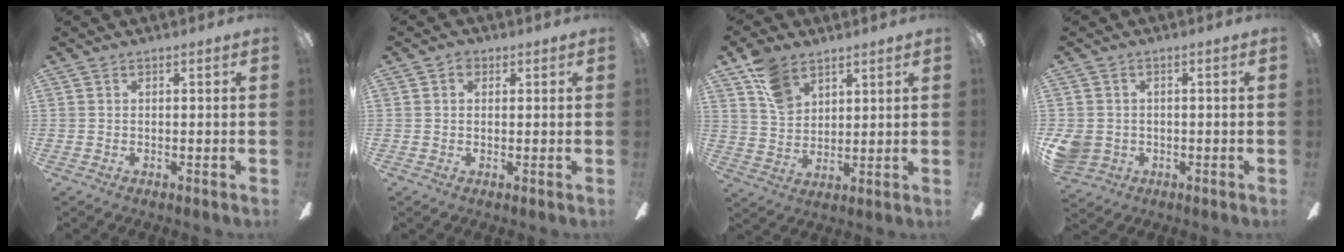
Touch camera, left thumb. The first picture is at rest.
{"total": 2.0, "force": [0.5, 1.5, 1.1], "torque": [-0.015, 0.004, 0.007]}
{"total": 9.9, "force": [6.5, 6.1, 4.4], "torque": [-0.084, -0.019, 0.126]}
{"total": 5.1, "force": [-1.3, 4.6, 2.0], "torque": [-0.056, 0.013, -0.022]}